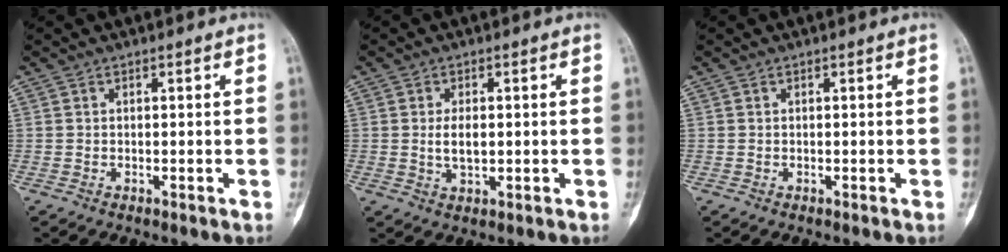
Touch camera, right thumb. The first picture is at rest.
{"total": 4.0, "force": [0.2, 2.1, 3.4], "torque": [-0.060, -0.005, 0.007]}
{"total": 0.0}